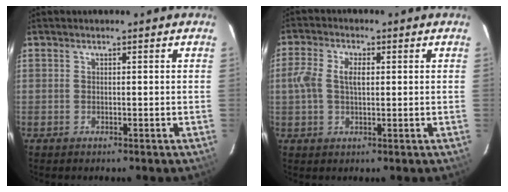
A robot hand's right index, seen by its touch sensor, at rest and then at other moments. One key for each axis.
{"total": 5.4, "fx": 0.4, "fy": 3.0, "fz": 4.5, "tx": -0.093, "ty": 0.010, "tz": 0.006}